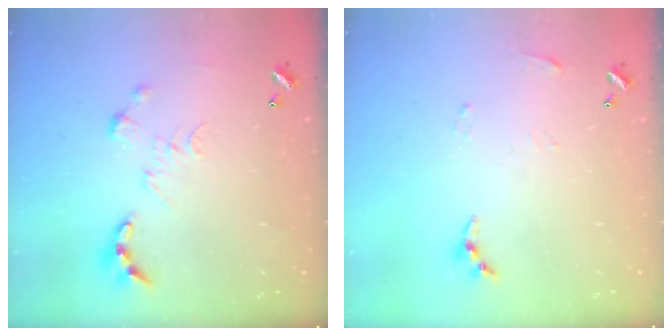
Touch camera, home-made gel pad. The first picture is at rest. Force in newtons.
{"total": 4.5, "press": 4.5, "slide": 0.1}